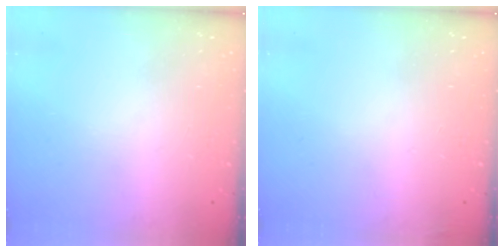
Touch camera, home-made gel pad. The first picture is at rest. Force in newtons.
{"total": 3.0, "press": 2.9, "slide": 1.0}